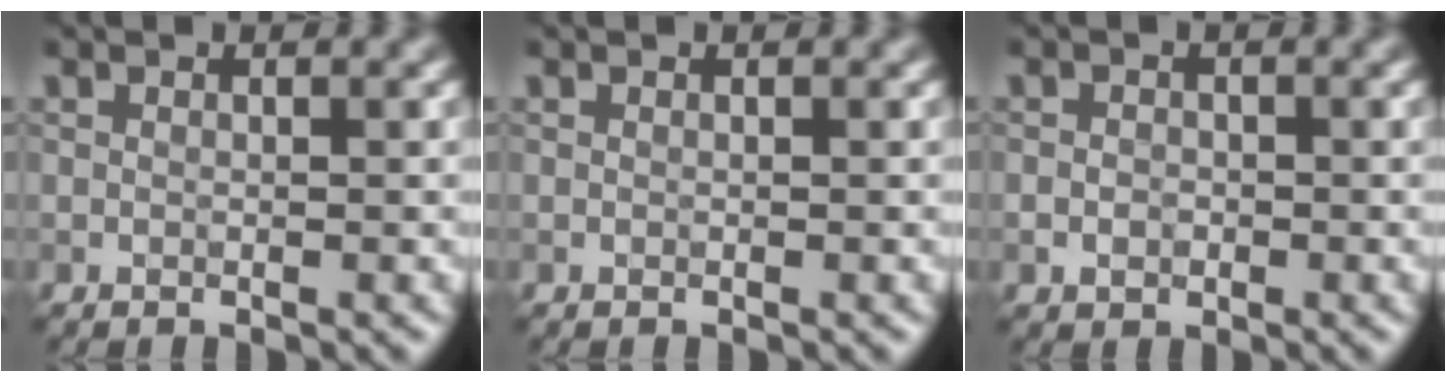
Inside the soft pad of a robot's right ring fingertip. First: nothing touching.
{"total": 0.0}
{"total": 1.3, "force": [-0.4, 1.1, 0.7], "torque": [-0.010, -0.002, -0.008]}